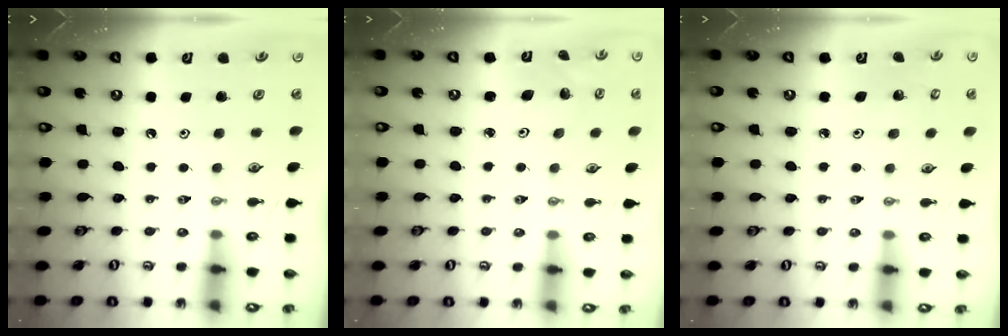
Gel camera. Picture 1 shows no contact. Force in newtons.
{"total": 2.0, "press": 2.0, "slide": 0.1}
{"total": 2.3, "press": 2.3, "slide": 0.1}